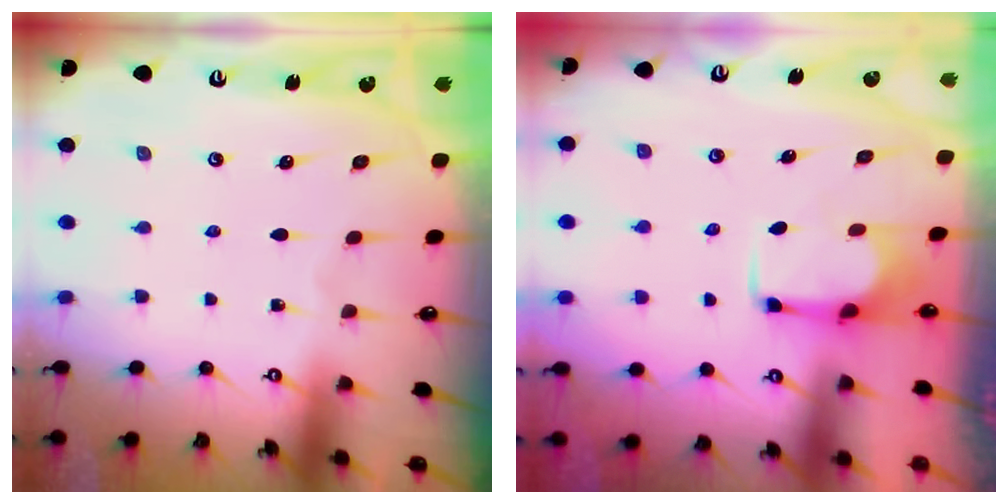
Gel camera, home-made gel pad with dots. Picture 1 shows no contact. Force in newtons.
{"total": 2.8, "press": 2.6, "slide": 1.1}